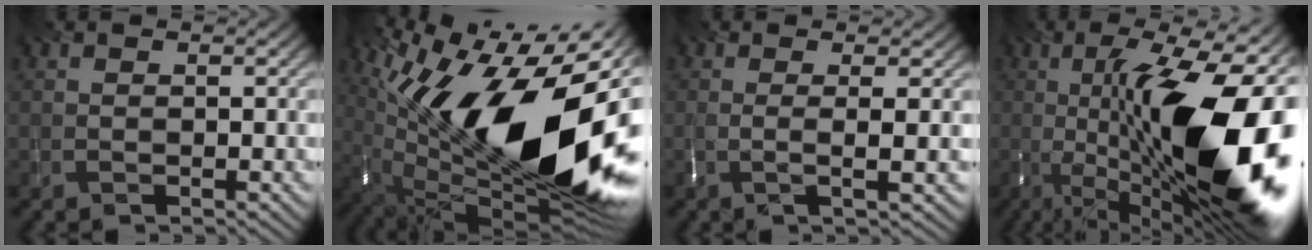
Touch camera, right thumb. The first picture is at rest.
{"total": 19.8, "force": [2.4, 9.4, 17.3], "torque": [-0.307, -0.002, 0.036]}
{"total": 3.0, "force": [0.0, 0.1, 3.0], "torque": [-0.051, 0.001, -0.007]}
{"total": 20.2, "force": [-3.4, 6.9, 18.7], "torque": [-0.280, 0.011, -0.067]}